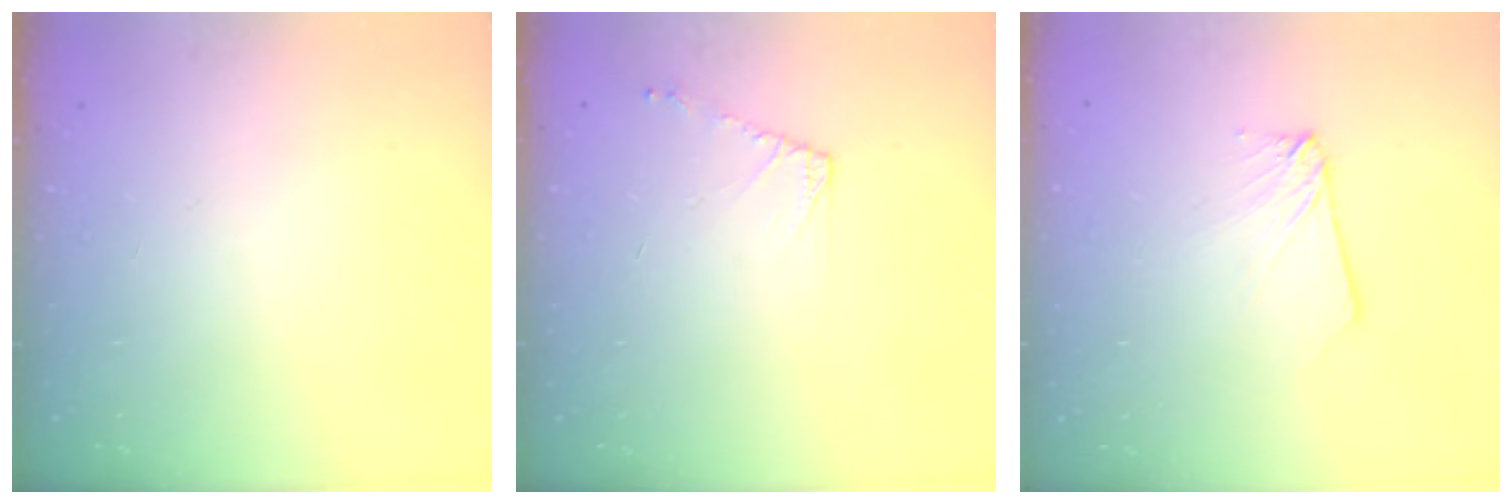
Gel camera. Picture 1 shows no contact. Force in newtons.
{"total": 4.7, "press": 4.6, "slide": 0.8}
{"total": 3.3, "press": 3.3, "slide": 0.4}